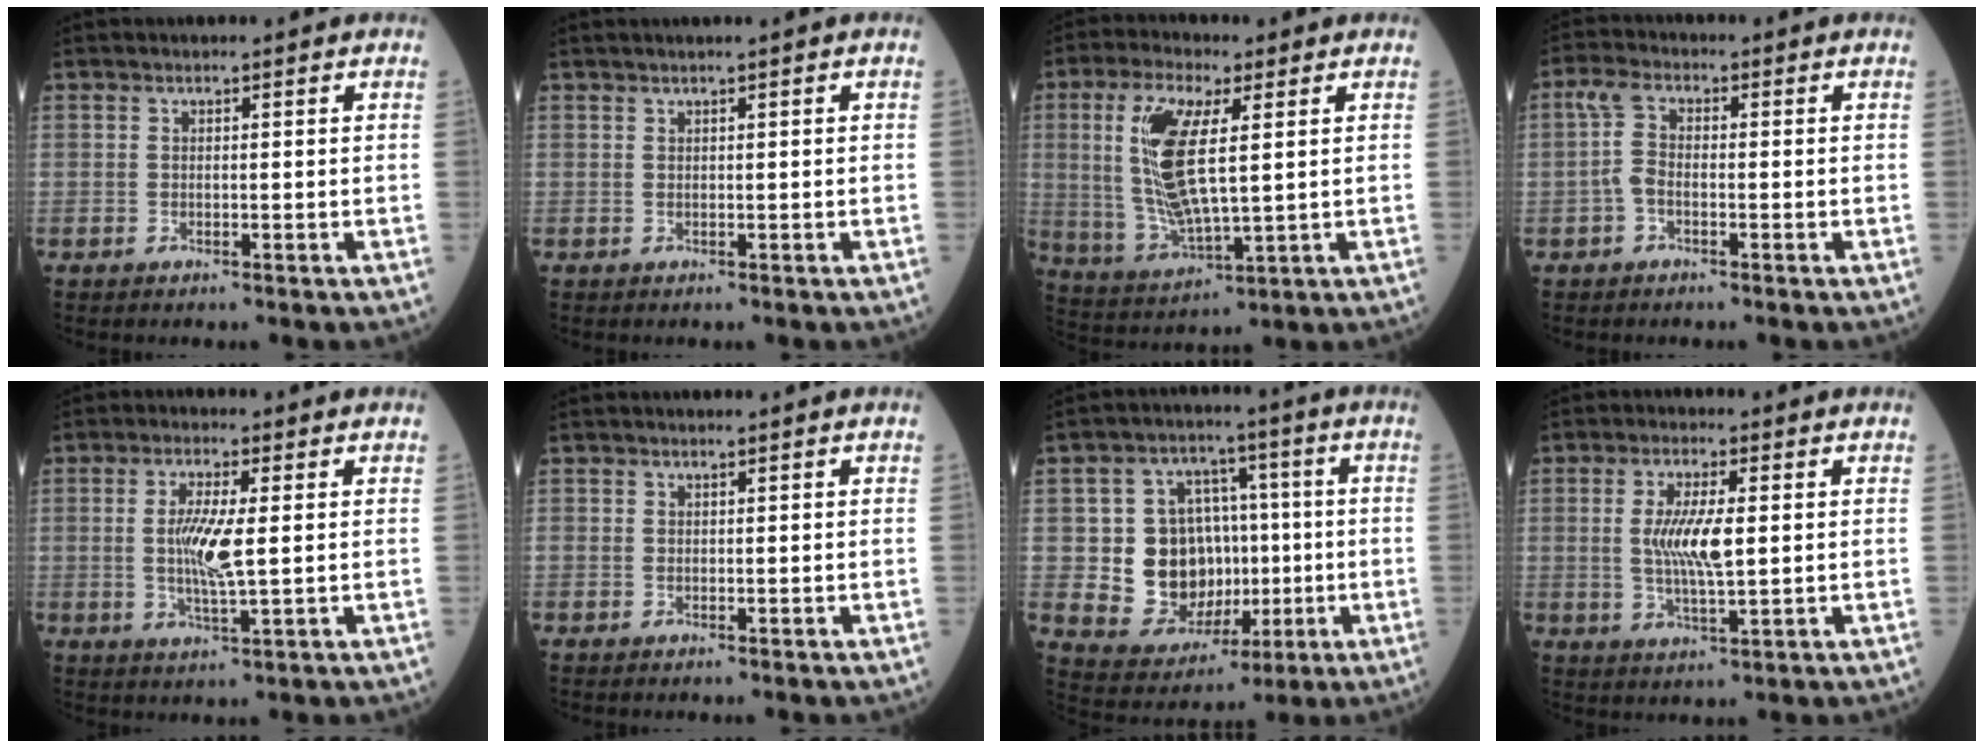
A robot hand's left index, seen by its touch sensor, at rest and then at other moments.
{"total": 0.9, "force": [0.8, -0.2, 0.4], "torque": [-0.006, 0.011, 0.024]}
{"total": 12.4, "force": [2.6, 3.5, 11.6], "torque": [-0.258, 0.003, 0.059]}
{"total": 3.5, "force": [-0.6, 1.7, 3.0], "torque": [-0.069, 0.011, -0.014]}
{"total": 6.4, "force": [0.3, 0.7, 6.3], "torque": [-0.132, -0.006, 0.009]}
{"total": 0.0}
{"total": 12.9, "force": [-0.6, 10.8, 7.0], "torque": [-0.130, 0.033, 0.019]}
{"total": 6.9, "force": [0.6, 1.2, 6.7], "torque": [-0.140, -0.003, 0.016]}